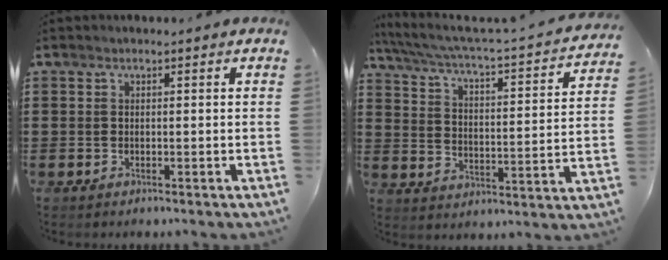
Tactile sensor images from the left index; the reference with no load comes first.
{"total": 3.0, "force": [2.4, 0.0, 1.7], "torque": [-0.051, -0.032, 0.029]}